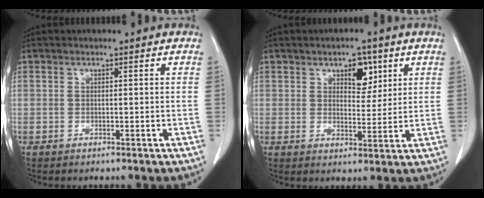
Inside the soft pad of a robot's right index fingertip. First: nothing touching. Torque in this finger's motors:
{"motor_torque": [-0.07, 0.17, 0.08, 0.00]}